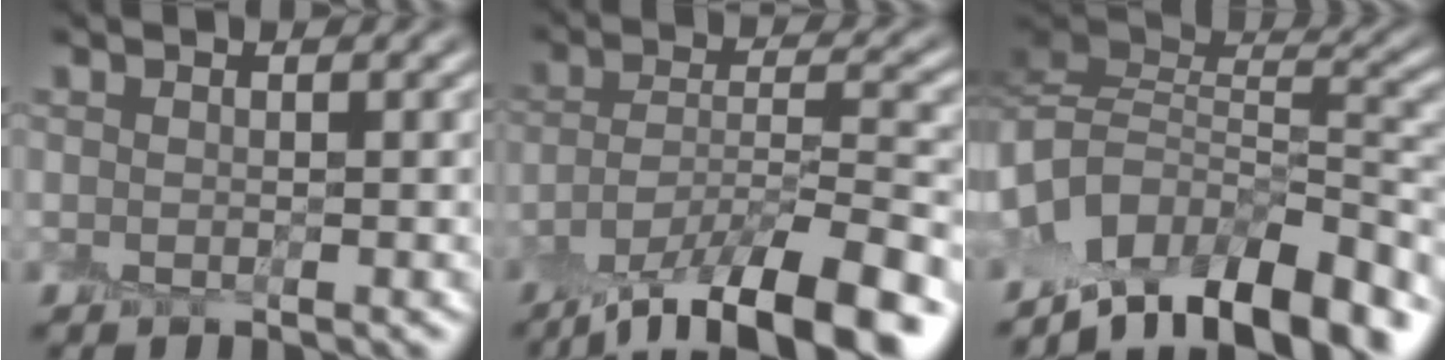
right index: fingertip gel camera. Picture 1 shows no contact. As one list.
[{"total": 12.1, "force": [-8.6, 3.7, 7.7], "torque": [-0.133, 0.001, -0.148]}, {"total": 13.3, "force": [-8.5, 5.4, 8.7], "torque": [-0.168, 0.016, -0.142]}]